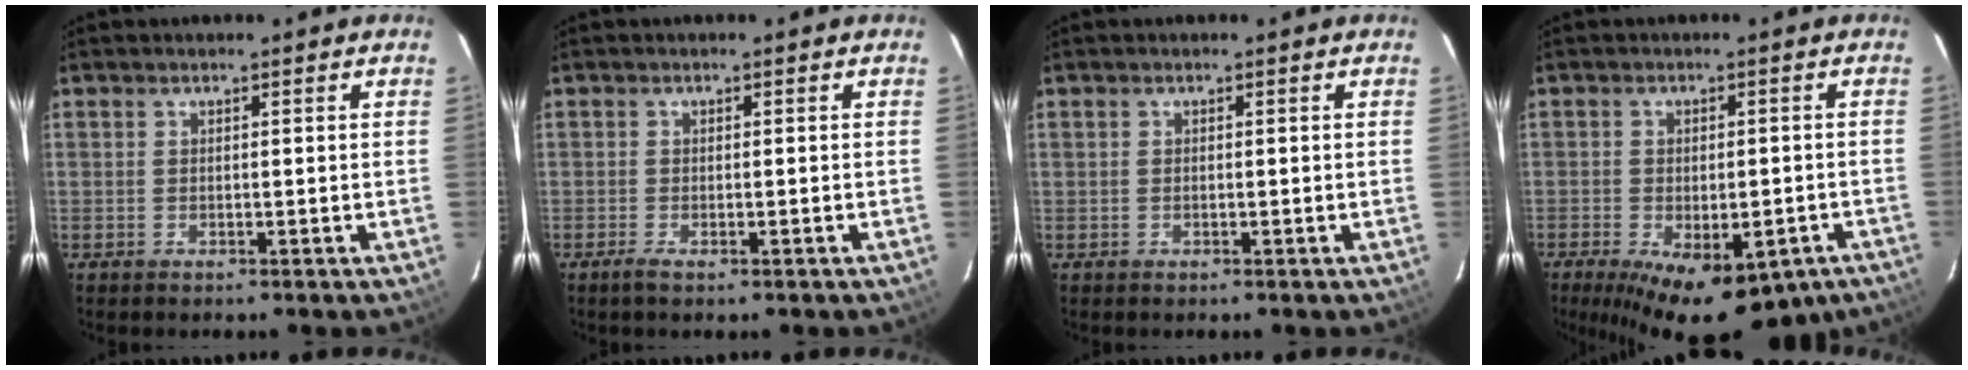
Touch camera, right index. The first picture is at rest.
{"total": 1.9, "force": [-1.2, 0.5, 1.4], "torque": [-0.029, -0.005, -0.022]}
{"total": 0.0}
{"total": 18.0, "force": [-11.3, 8.3, 11.2], "torque": [-0.195, -0.026, -0.141]}